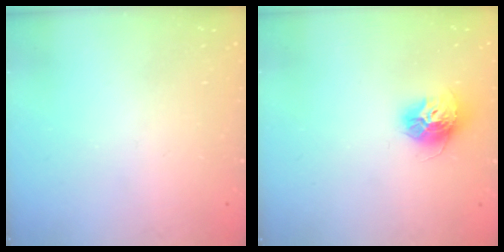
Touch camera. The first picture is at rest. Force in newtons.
{"total": 12.0, "press": 11.9, "slide": 1.1}